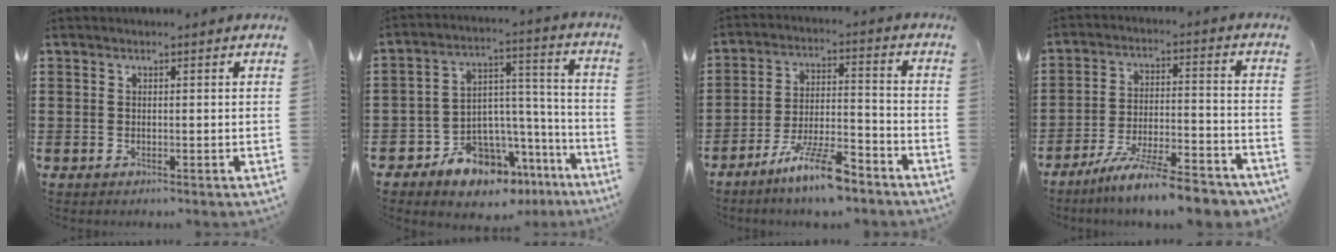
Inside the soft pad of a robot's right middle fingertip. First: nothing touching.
{"total": 9.8, "force": [-8.3, 4.7, 2.4], "torque": [-0.041, 0.035, -0.150]}
{"total": 9.4, "force": [-7.0, 1.6, 6.1], "torque": [-0.110, 0.013, -0.130]}
{"total": 9.7, "force": [-8.5, 0.2, 4.8], "torque": [-0.082, 0.011, -0.161]}